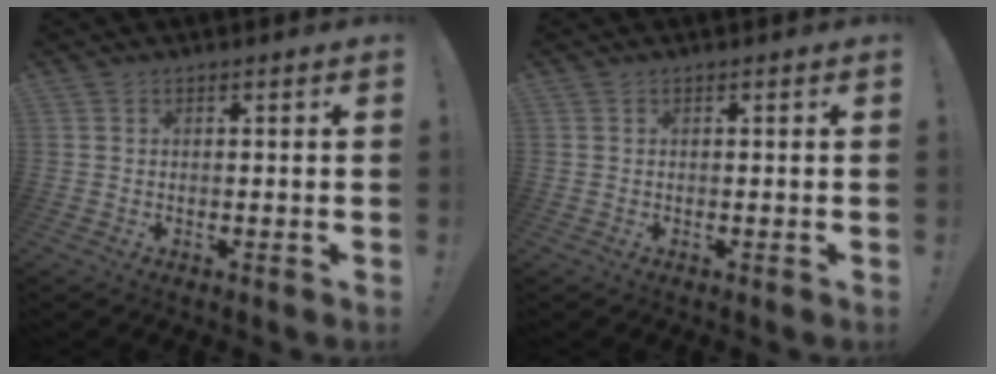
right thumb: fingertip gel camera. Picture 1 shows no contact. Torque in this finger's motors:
{"motor_torque": [0.00, 0.00, 0.00, 0.00, 0.00]}